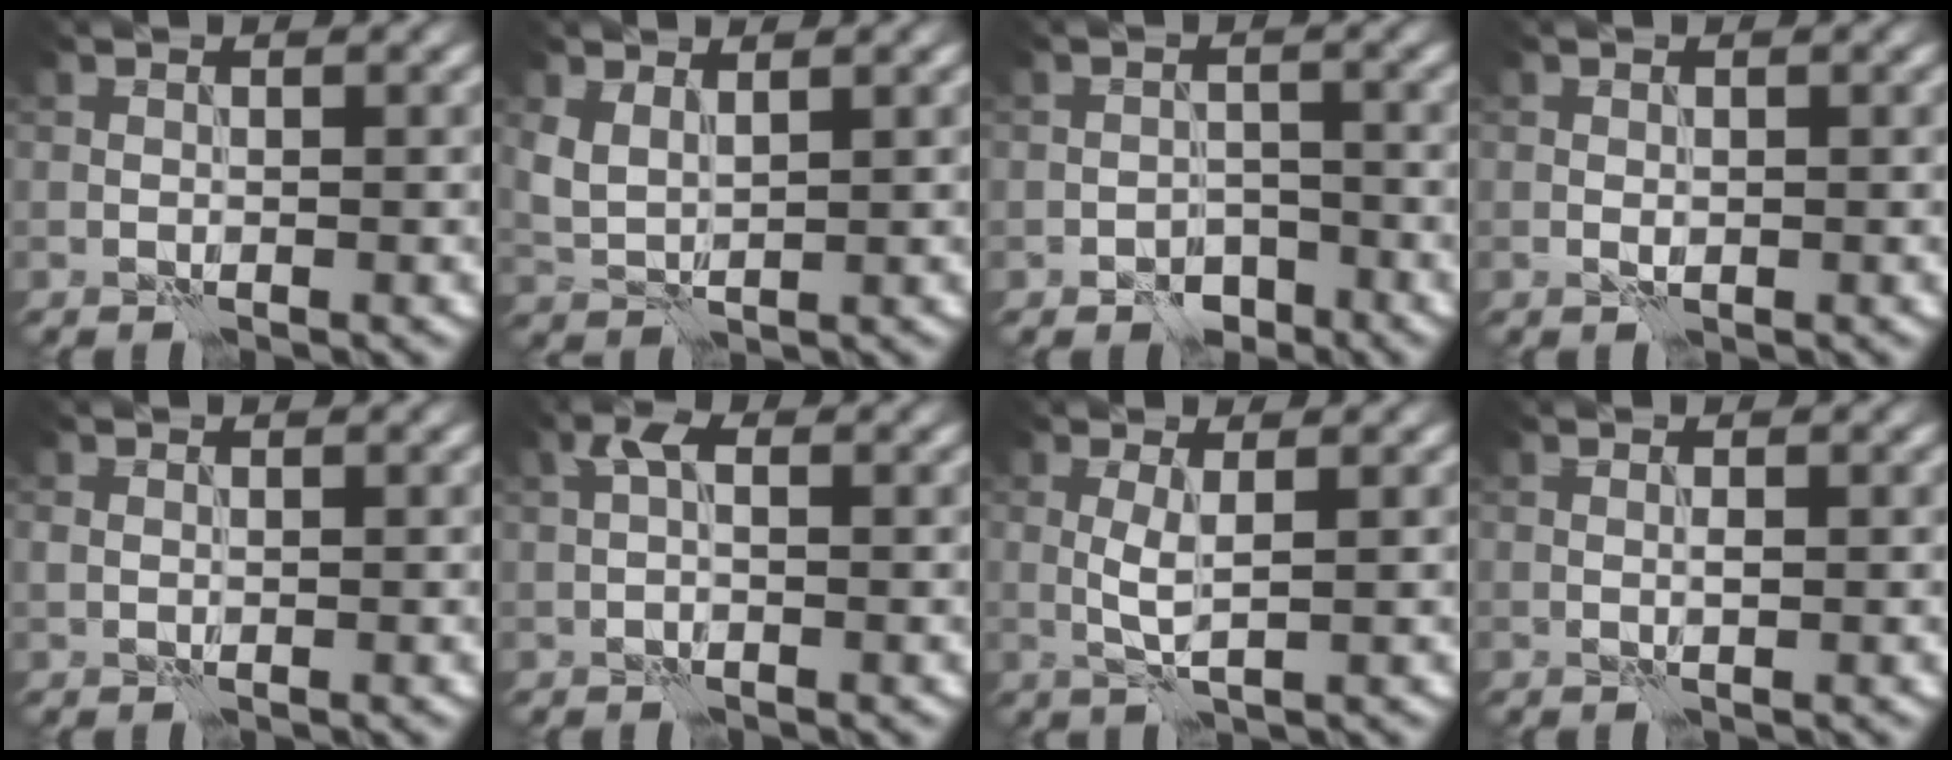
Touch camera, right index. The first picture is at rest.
{"total": 2.6, "force": [1.6, 1.2, 1.7], "torque": [-0.044, 0.000, 0.033]}
{"total": 2.7, "force": [-1.8, 1.6, 1.0], "torque": [-0.008, 0.003, -0.034]}
{"total": 0.7, "force": [-0.1, 0.5, 0.5], "torque": [-0.009, -0.001, -0.002]}
{"total": 0.6, "force": [0.0, 0.5, 0.3], "torque": [-0.005, 0.000, 0.000]}
{"total": 1.5, "force": [0.0, 0.7, 1.4], "torque": [-0.026, 0.006, -0.004]}
{"total": 1.8, "force": [0.3, 0.1, 1.8], "torque": [-0.042, 0.002, 0.004]}
{"total": 0.5, "force": [-0.1, 0.1, 0.5], "torque": [-0.012, 0.000, -0.002]}